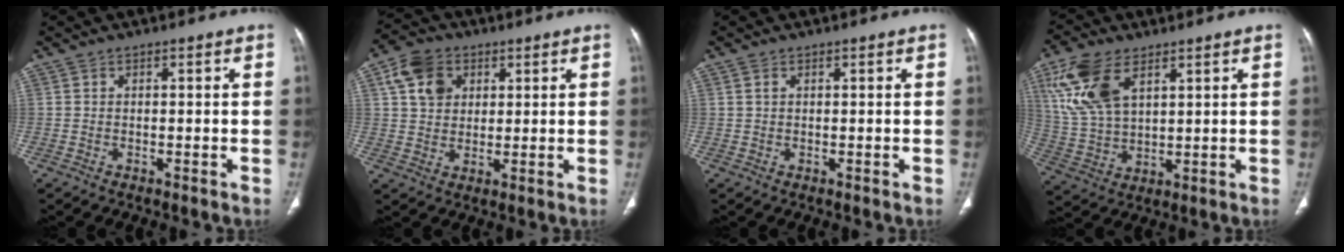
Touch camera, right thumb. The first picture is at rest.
{"total": 8.5, "force": [3.1, 6.7, 4.3], "torque": [-0.056, -0.004, 0.055]}
{"total": 0.9, "force": [0.5, 0.5, 0.6], "torque": [-0.015, 0.005, 0.011]}
{"total": 13.3, "force": [6.0, 7.2, 9.4], "torque": [-0.193, -0.012, 0.127]}